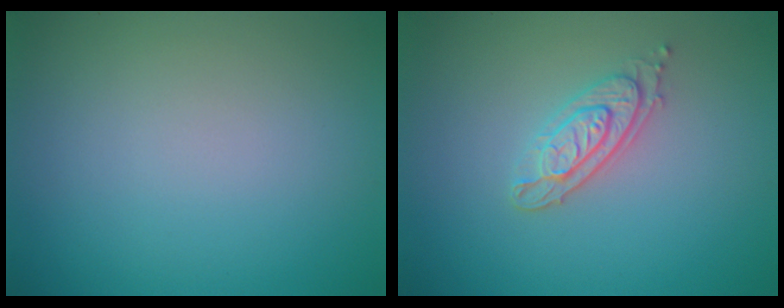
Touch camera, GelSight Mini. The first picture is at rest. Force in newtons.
{"total": 2.6, "press": 2.4, "slide": 1.0}